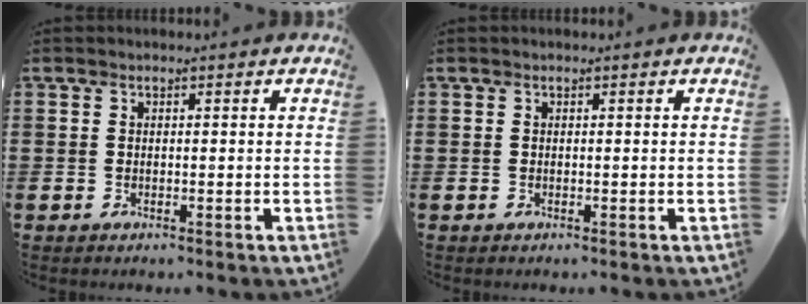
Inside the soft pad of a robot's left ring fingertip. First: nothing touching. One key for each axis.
{"total": 0.0}